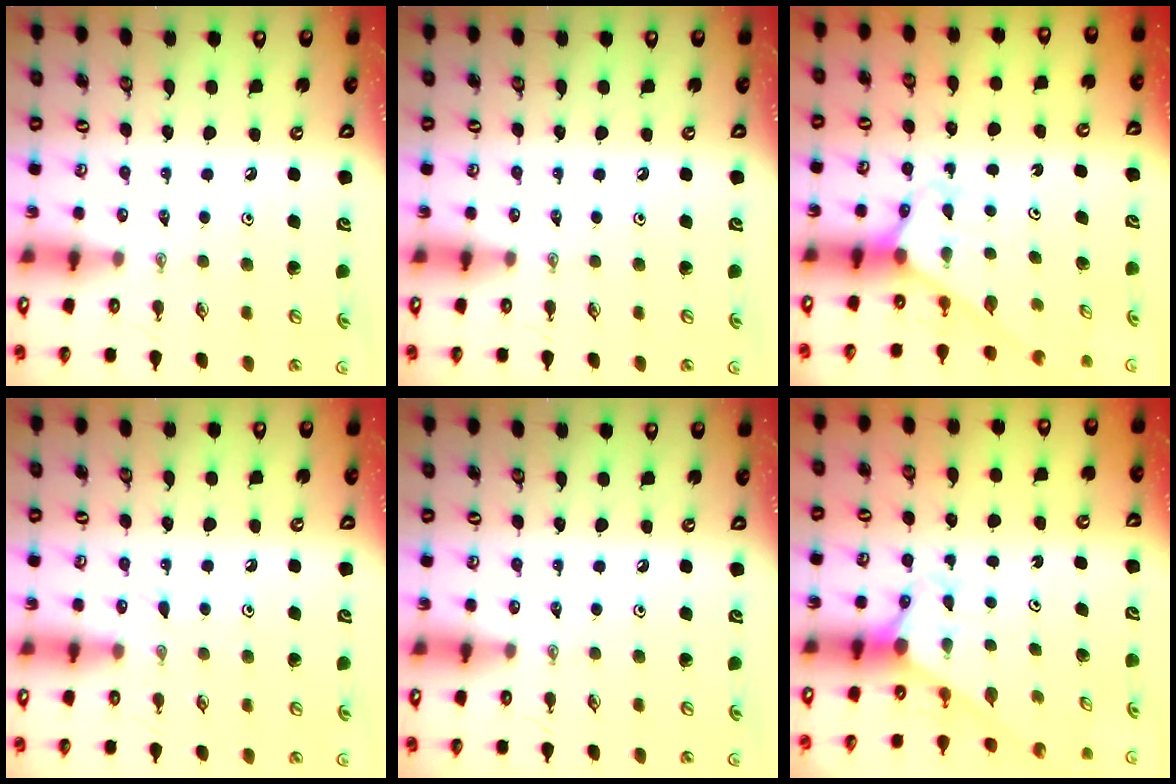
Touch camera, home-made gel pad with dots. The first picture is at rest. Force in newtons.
{"total": 0.0}
{"total": 2.6, "press": 2.6, "slide": 0.2}
{"total": 3.7, "press": 3.7, "slide": 0.4}
{"total": 0.0}
{"total": 2.8, "press": 2.8, "slide": 0.0}